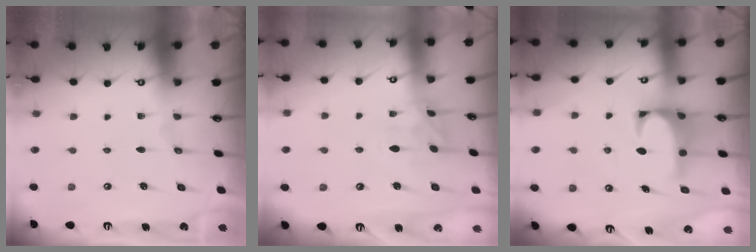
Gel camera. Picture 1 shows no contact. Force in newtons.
{"total": 0.0}
{"total": 3.9, "press": 3.7, "slide": 1.0}